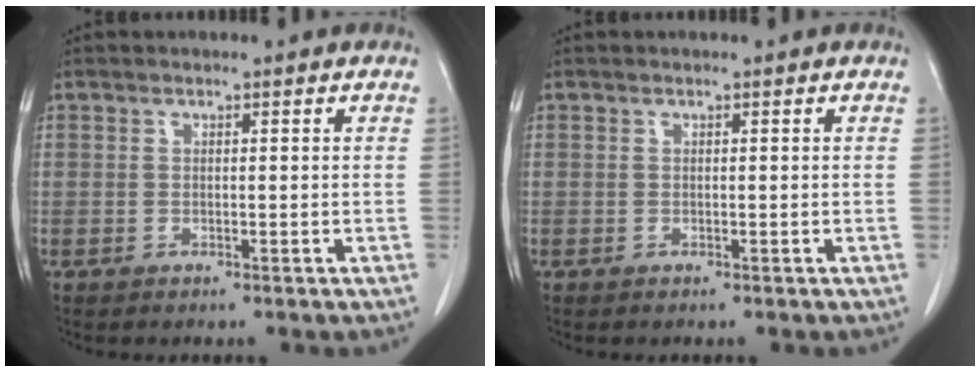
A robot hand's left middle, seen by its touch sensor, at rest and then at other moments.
{"total": 0.0}